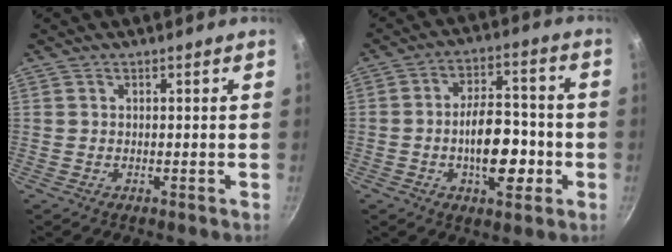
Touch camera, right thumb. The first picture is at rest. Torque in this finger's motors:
{"motor_torque": [1.22, -0.53, 1.24, -1.07, 0.25]}